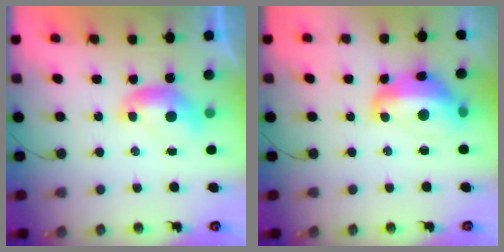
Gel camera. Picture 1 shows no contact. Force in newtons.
{"total": 9.0, "press": 8.9, "slide": 1.0}